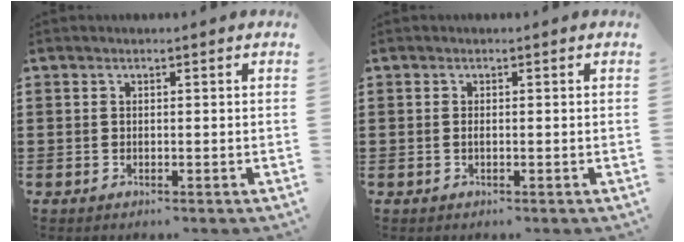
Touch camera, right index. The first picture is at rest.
{"total": 0.6, "force": [-0.1, 0.1, 0.5], "torque": [-0.011, -0.003, -0.002]}